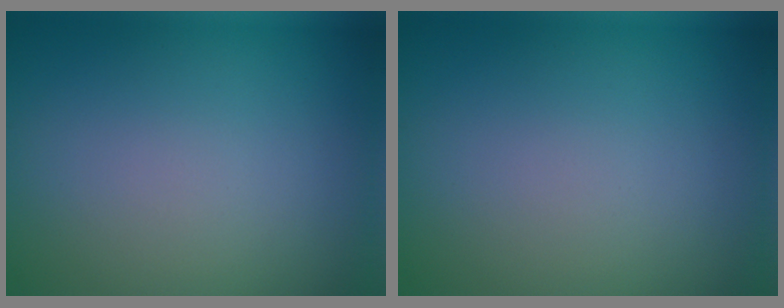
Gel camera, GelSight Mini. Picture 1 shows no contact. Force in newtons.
{"total": 0.0}